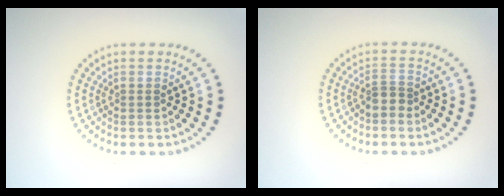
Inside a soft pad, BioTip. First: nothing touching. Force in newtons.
{"total": 1.7, "press": 1.3, "slide": 1.2}